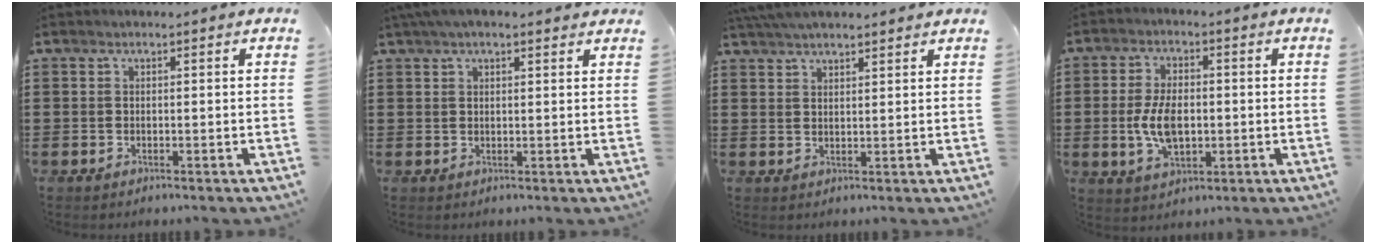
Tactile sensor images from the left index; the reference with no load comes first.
{"total": 3.2, "force": [2.4, 0.9, 1.9], "torque": [-0.042, 0.005, 0.045]}
{"total": 3.9, "force": [3.7, 0.4, 1.3], "torque": [-0.035, -0.002, 0.070]}
{"total": 7.4, "force": [-0.6, 4.0, 6.2], "torque": [-0.132, 0.003, -0.012]}